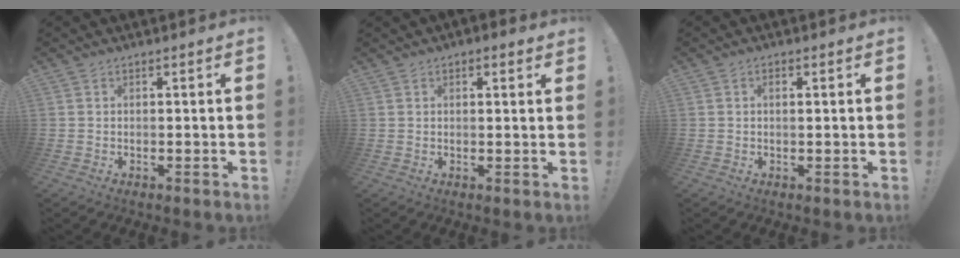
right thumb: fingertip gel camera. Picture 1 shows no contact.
{"total": 1.3, "force": [0.6, 1.0, 0.6], "torque": [0.004, -0.004, 0.009]}
{"total": 0.9, "force": [0.2, 0.0, 0.9], "torque": [-0.009, -0.002, 0.002]}